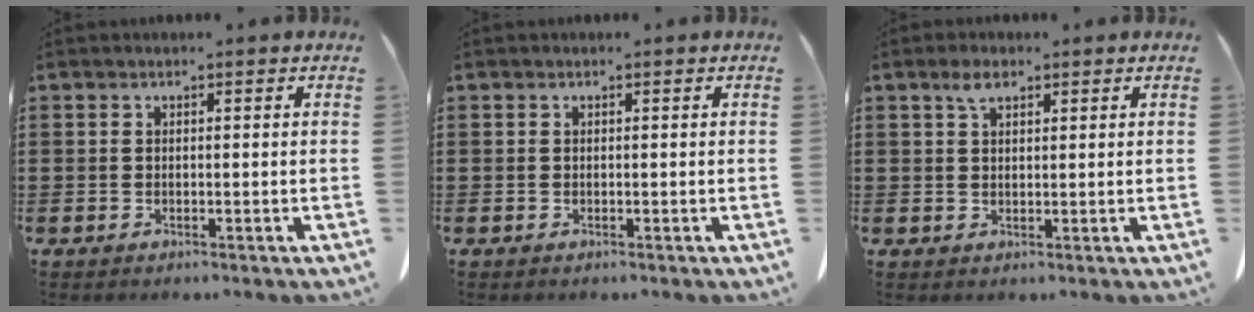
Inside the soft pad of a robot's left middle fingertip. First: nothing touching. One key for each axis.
{"total": 0.0}
{"total": 2.6, "fx": 1.6, "fy": 1.2, "fz": 1.7, "tx": -0.038, "ty": 0.004, "tz": 0.030}